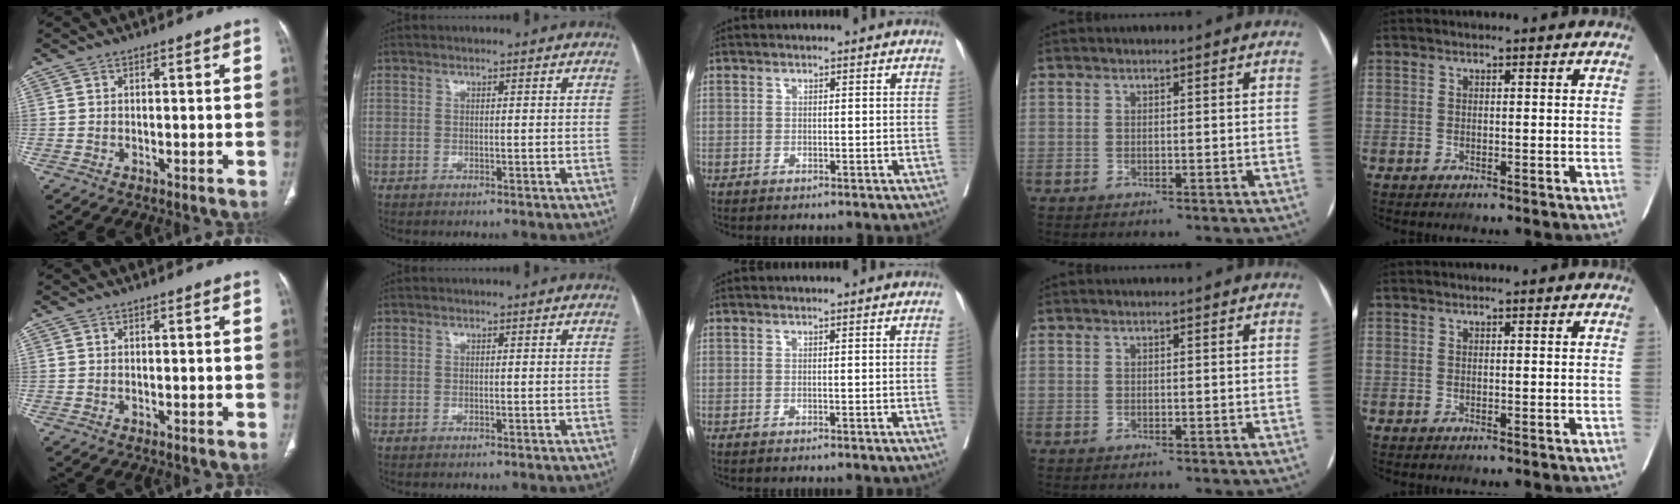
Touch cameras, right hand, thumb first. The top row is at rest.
{"middle": {"total": 1.0, "force": [-0.1, -0.4, 0.9], "torque": [-0.012, -0.001, -0.001]}}